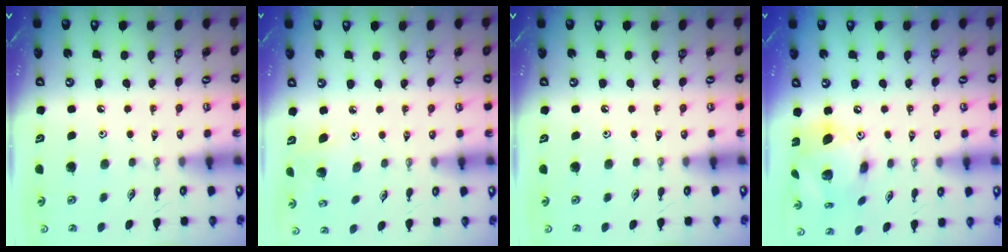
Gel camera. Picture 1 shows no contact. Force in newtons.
{"total": 6.1, "press": 5.9, "slide": 1.5}
{"total": 0.0}
{"total": 15.3, "press": 15.2, "slide": 1.4}